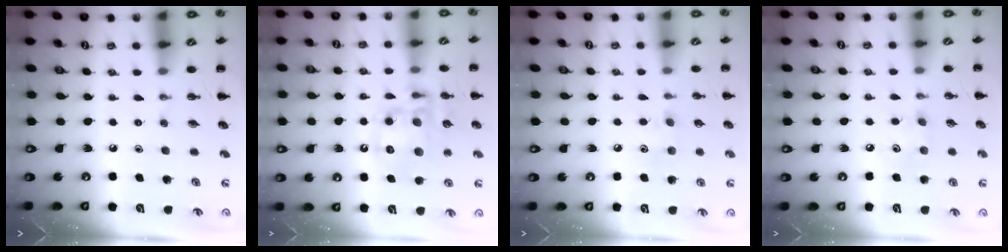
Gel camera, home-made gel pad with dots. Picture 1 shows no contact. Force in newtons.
{"total": 13.9, "press": 13.6, "slide": 2.8}
{"total": 6.6, "press": 6.3, "slide": 1.8}
{"total": 4.9, "press": 4.8, "slide": 1.2}